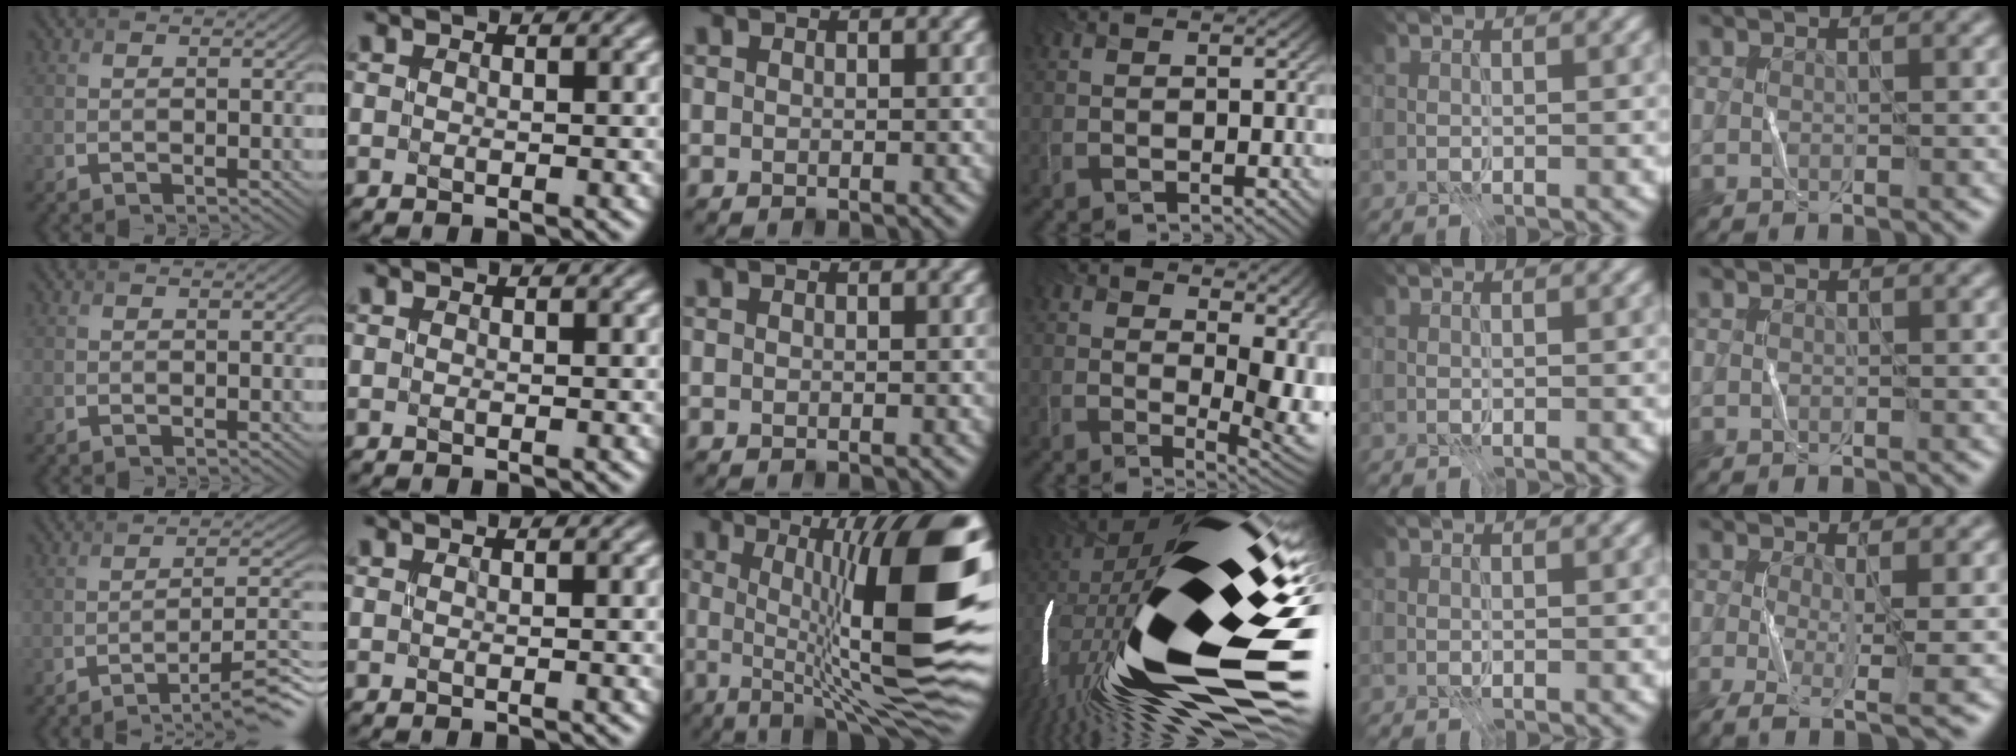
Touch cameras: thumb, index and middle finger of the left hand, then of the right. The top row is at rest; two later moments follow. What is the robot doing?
{"motion": "open", "object": "stapler"}